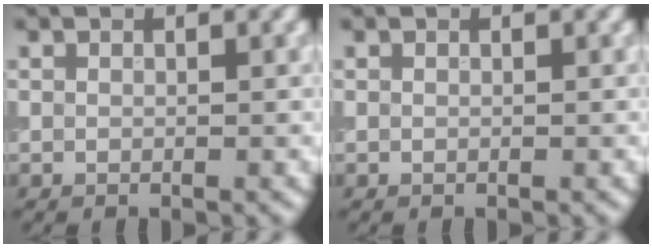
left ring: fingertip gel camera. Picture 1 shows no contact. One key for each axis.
{"total": 0.0}